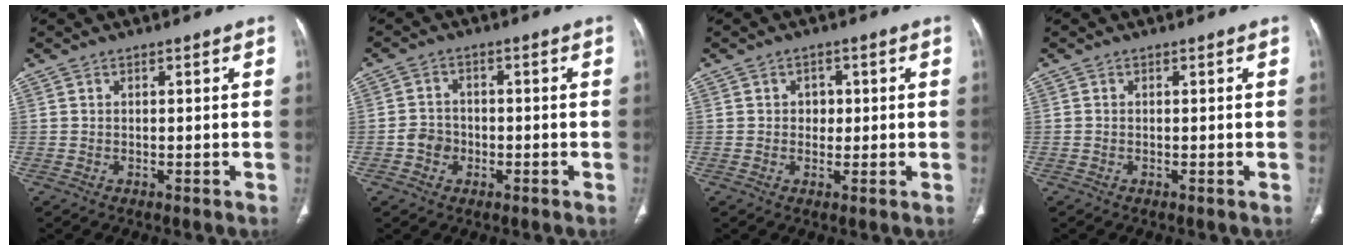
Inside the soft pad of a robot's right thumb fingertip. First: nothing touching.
{"total": 3.9, "force": [-1.3, 3.4, 1.5], "torque": [-0.009, 0.013, -0.026]}
{"total": 2.8, "force": [0.3, 2.4, 1.5], "torque": [-0.001, 0.004, 0.003]}
{"total": 0.0}